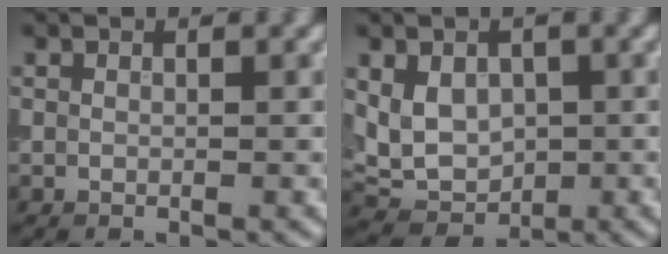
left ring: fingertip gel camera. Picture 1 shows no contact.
{"total": 4.3, "force": [0.4, 3.3, 2.7], "torque": [-0.050, -0.008, 0.009]}